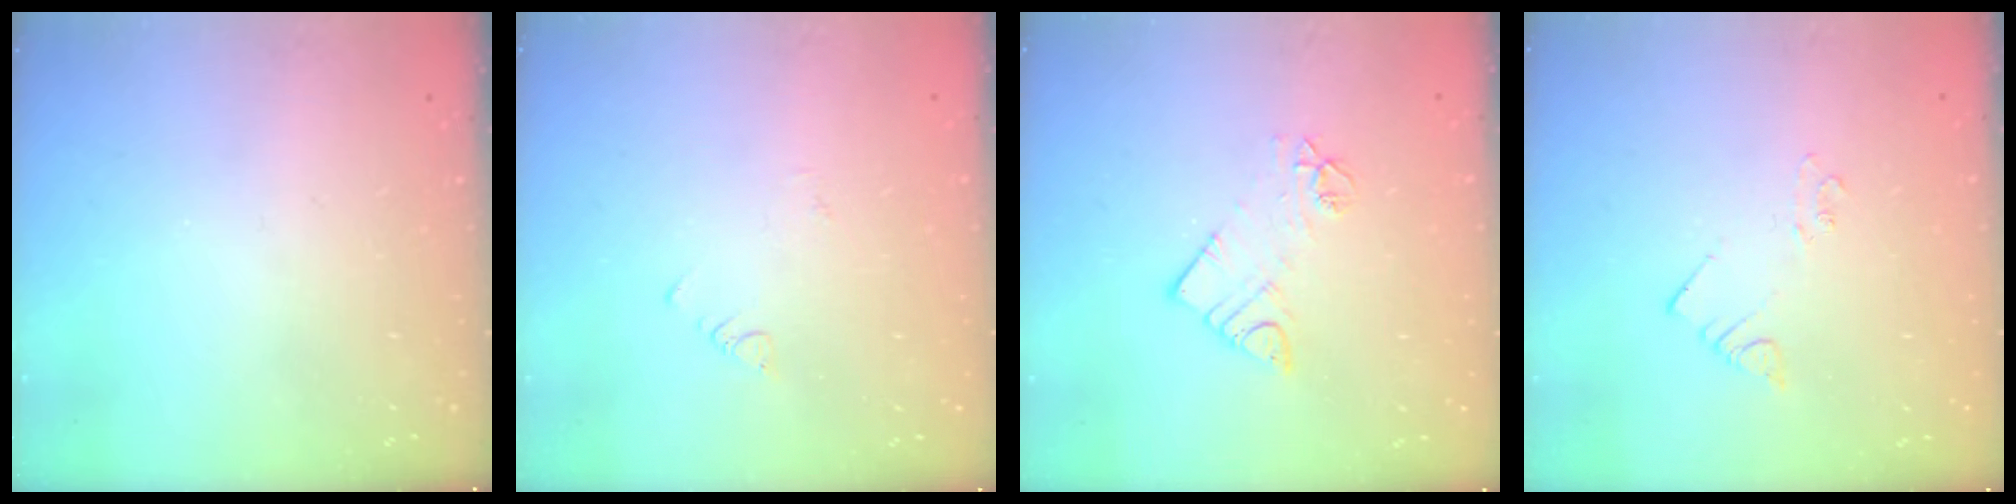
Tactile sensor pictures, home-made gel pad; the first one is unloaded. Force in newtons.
{"total": 1.1, "press": 1.1, "slide": 0.3}
{"total": 8.6, "press": 8.5, "slide": 0.7}
{"total": 2.2, "press": 2.2, "slide": 0.3}